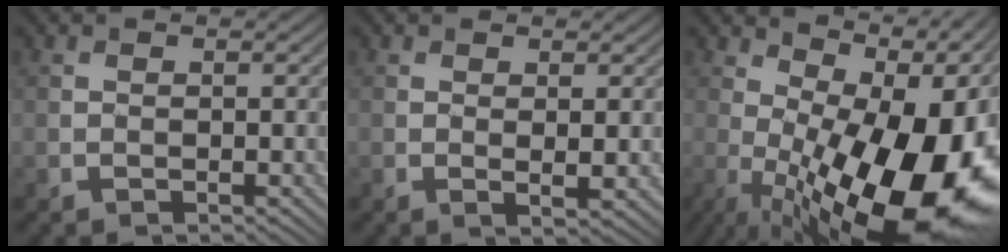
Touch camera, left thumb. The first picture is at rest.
{"total": 2.0, "force": [0.5, 0.2, 1.9], "torque": [-0.034, -0.001, 0.011]}
{"total": 19.5, "force": [-1.3, 9.0, 17.2], "torque": [-0.225, -0.008, -0.008]}